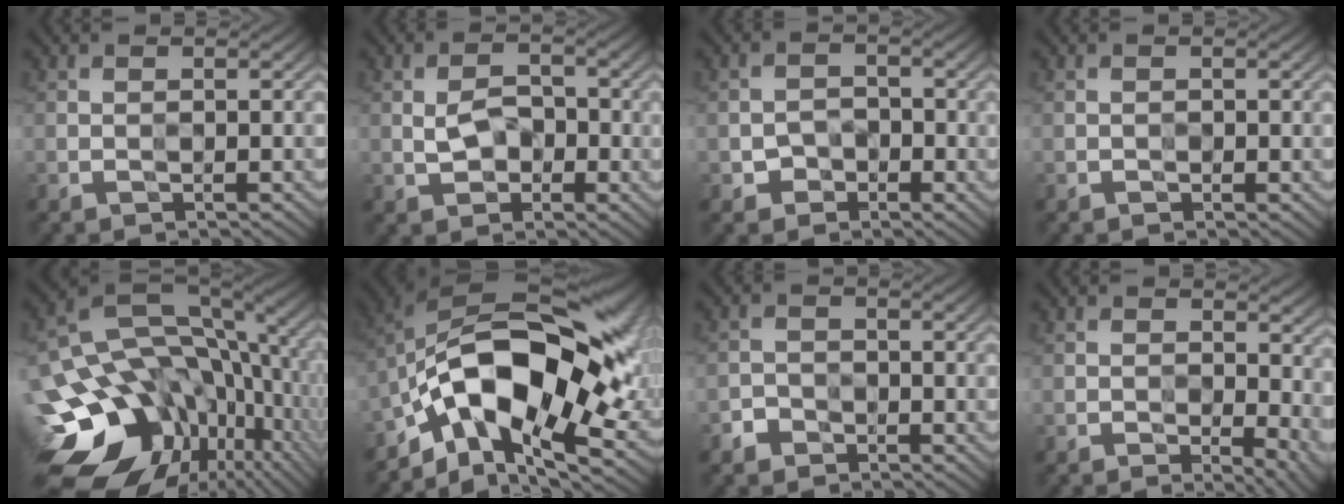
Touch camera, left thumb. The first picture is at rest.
{"total": 2.7, "force": [-0.2, 2.1, 1.7], "torque": [-0.027, 0.004, -0.001]}
{"total": 1.9, "force": [-0.9, 1.6, 0.2], "torque": [0.005, 0.006, -0.017]}
{"total": 0.0}
{"total": 19.5, "force": [-4.3, 13.8, 13.2], "torque": [-0.276, -0.026, -0.037]}
{"total": 16.9, "force": [-3.0, 9.5, 13.7], "torque": [-0.230, 0.006, -0.054]}
{"total": 1.9, "force": [-1.4, 1.3, 0.1], "torque": [0.004, 0.002, -0.029]}
{"total": 5.8, "force": [-0.9, 3.2, 4.8], "torque": [-0.043, -0.011, -0.004]}